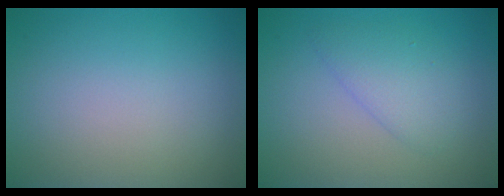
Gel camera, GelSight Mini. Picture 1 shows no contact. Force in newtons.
{"total": 2.5, "press": 2.5, "slide": 0.3}